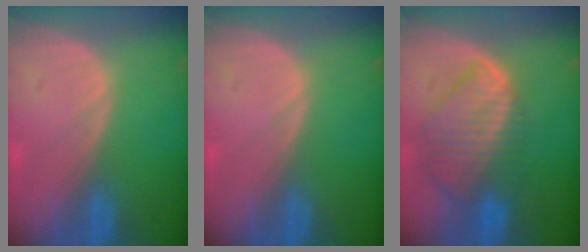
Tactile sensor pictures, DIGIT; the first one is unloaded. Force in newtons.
{"total": 0.0}
{"total": 9.2, "press": 7.9, "slide": 4.6}